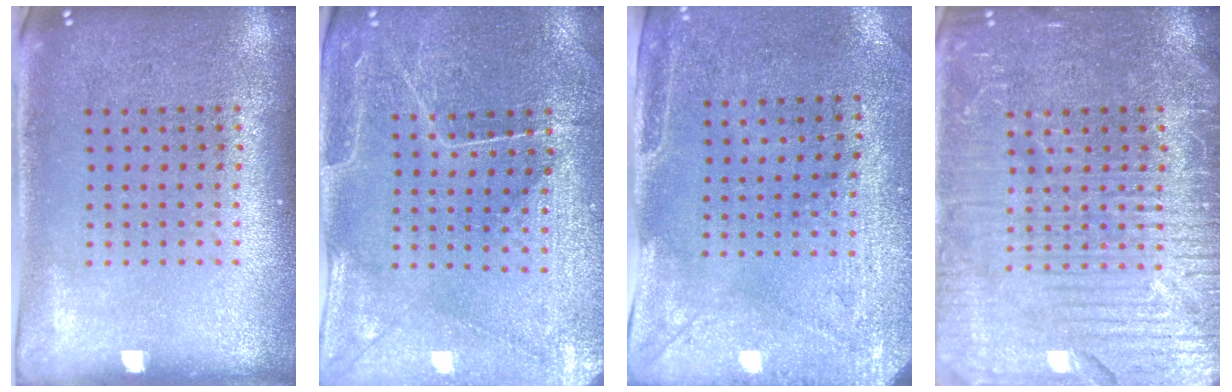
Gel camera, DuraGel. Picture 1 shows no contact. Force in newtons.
{"total": 0.8, "press": 0.7, "slide": 0.4}
{"total": 3.0, "press": 2.4, "slide": 1.8}
{"total": 7.2, "press": 7.1, "slide": 0.9}